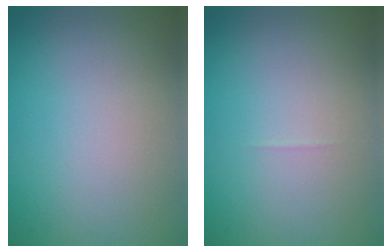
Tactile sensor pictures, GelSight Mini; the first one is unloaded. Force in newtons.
{"total": 0.0}